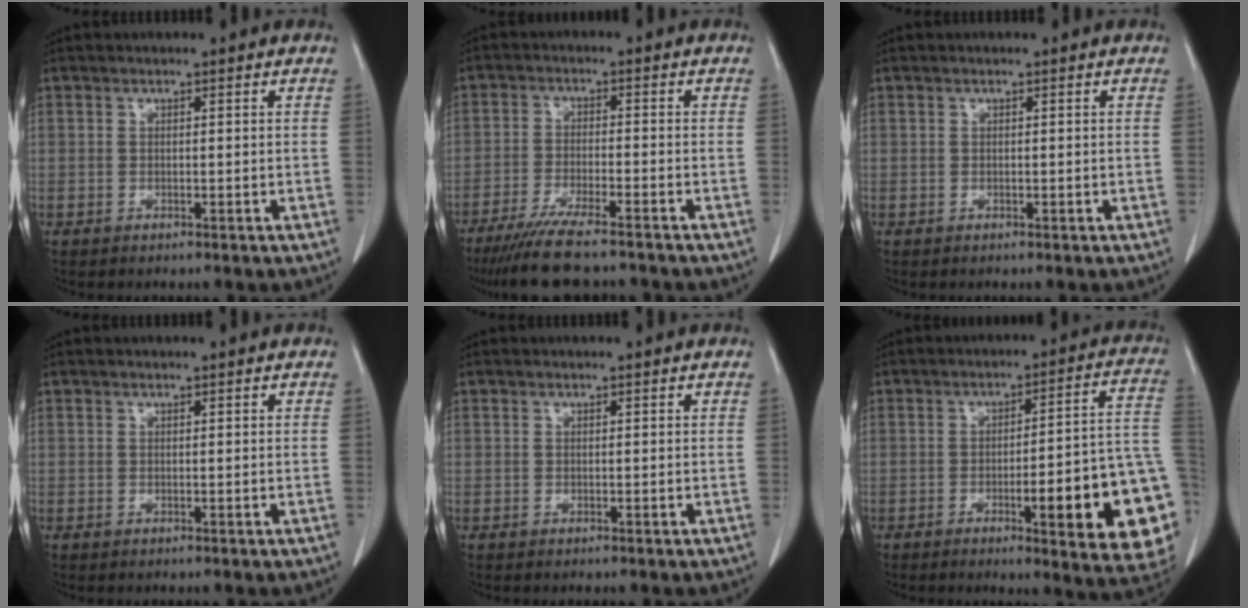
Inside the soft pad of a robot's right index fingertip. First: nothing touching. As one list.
[{"total": 10.5, "force": [-8.9, 0.7, 5.6], "torque": [-0.090, -0.026, -0.142]}, {"total": 0.0}, {"total": 0.0}, {"total": 0.0}, {"total": 18.5, "force": [-5.0, 2.0, 17.7], "torque": [-0.128, 0.015, -0.054]}]